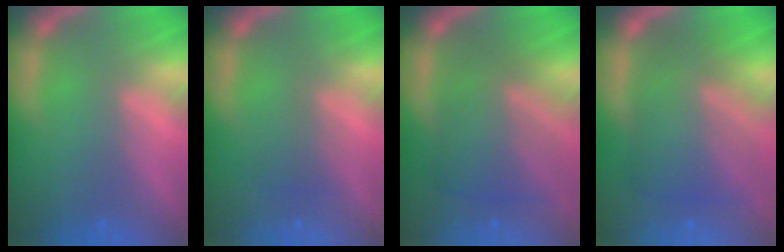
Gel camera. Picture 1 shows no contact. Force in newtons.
{"total": 1.5}
{"total": 7.0}
{"total": 8.1}